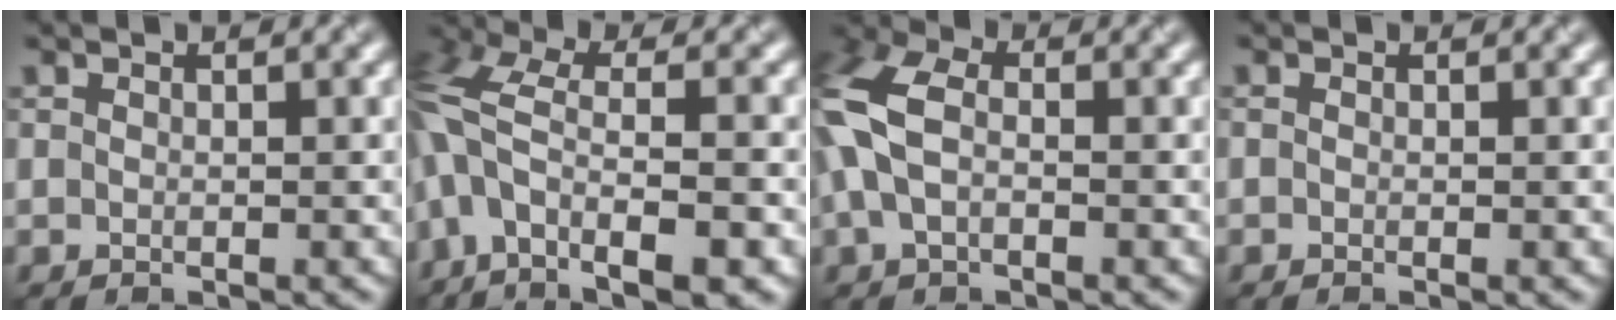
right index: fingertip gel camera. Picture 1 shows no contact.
{"total": 10.4, "force": [-4.0, 5.0, 8.2], "torque": [-0.193, 0.017, -0.050]}
{"total": 6.4, "force": [-0.6, 3.9, 5.0], "torque": [-0.149, 0.022, -0.011]}
{"total": 0.9, "force": [-0.3, 0.2, 0.8], "torque": [-0.007, 0.002, -0.011]}